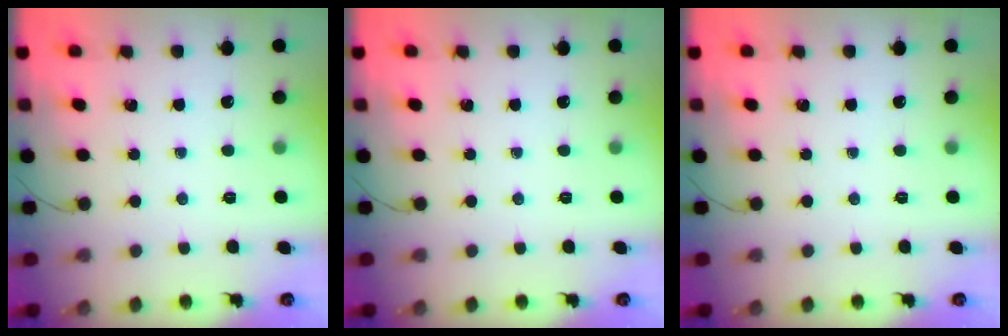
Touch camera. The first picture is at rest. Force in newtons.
{"total": 0.0}
{"total": 0.0}